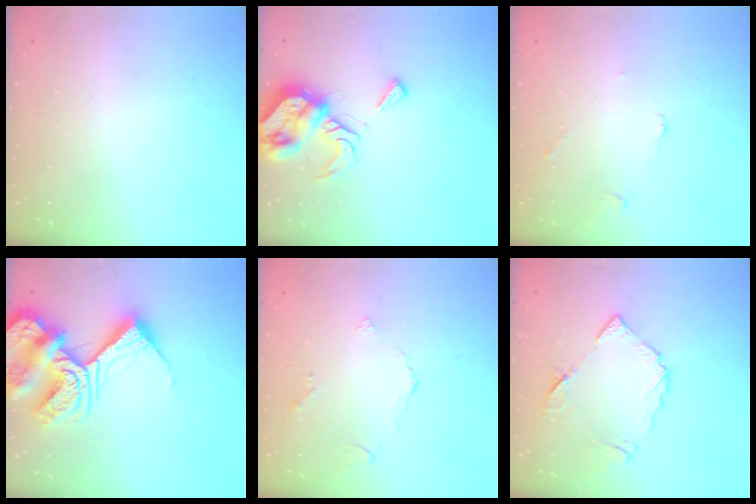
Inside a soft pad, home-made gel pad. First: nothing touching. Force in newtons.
{"total": 10.2, "press": 10.2, "slide": 1.1}
{"total": 2.5, "press": 2.5, "slide": 0.3}
{"total": 19.4, "press": 19.2, "slide": 2.3}
{"total": 2.6, "press": 2.6, "slide": 0.5}
{"total": 9.6, "press": 9.5, "slide": 1.0}